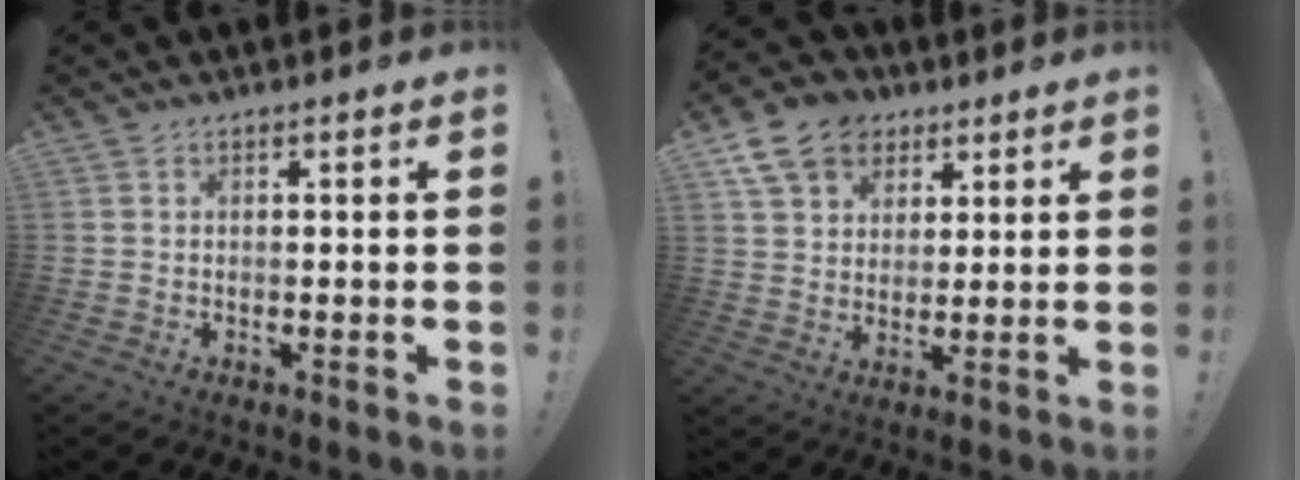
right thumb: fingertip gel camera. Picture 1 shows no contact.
{"total": 12.7, "force": [6.7, 9.6, 5.0], "torque": [-0.076, -0.033, 0.134]}